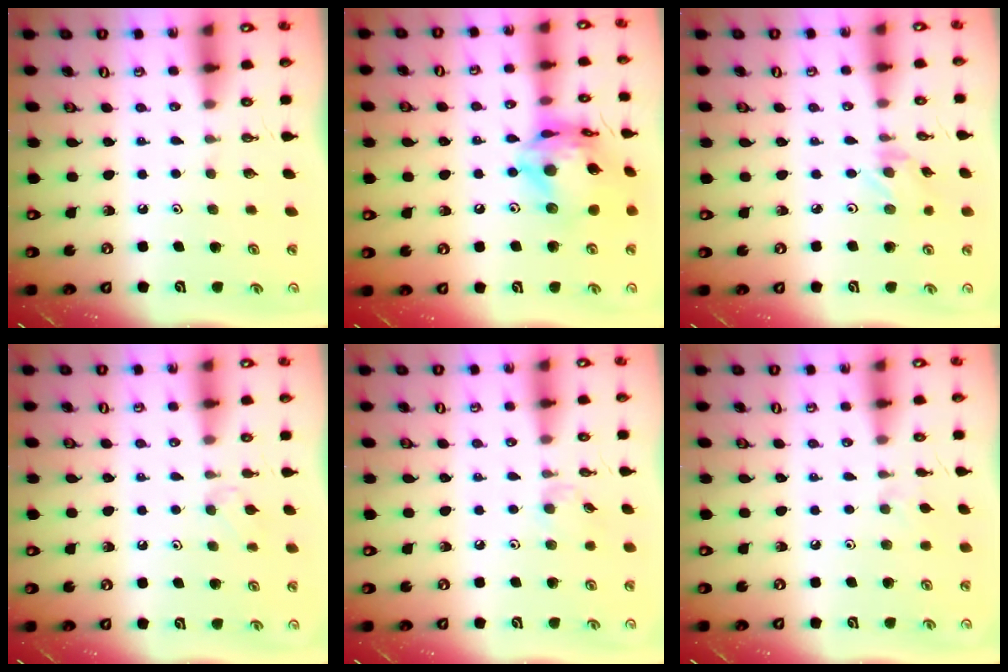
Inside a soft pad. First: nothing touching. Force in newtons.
{"total": 17.6, "press": 17.5, "slide": 1.8}
{"total": 0.8, "press": 0.8, "slide": 0.1}
{"total": 3.2, "press": 3.2, "slide": 0.5}
{"total": 3.9, "press": 3.8, "slide": 0.6}
{"total": 1.9, "press": 1.9, "slide": 0.4}